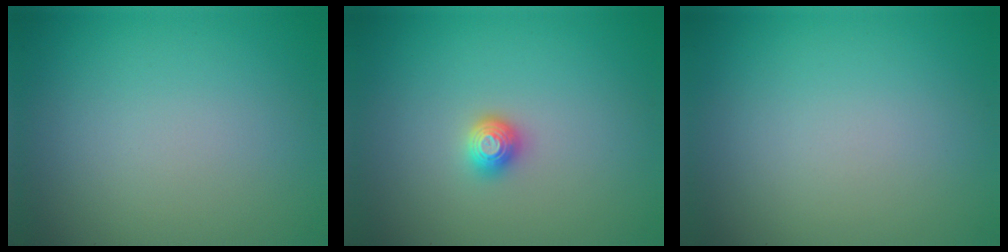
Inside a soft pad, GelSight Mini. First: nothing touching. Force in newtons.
{"total": 1.4, "press": 1.2, "slide": 0.6}
{"total": 0.0}